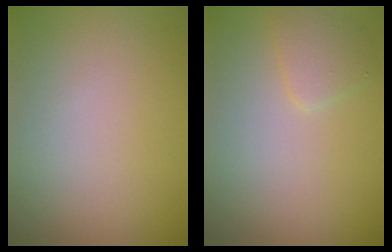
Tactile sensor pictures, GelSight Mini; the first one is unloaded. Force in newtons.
{"total": 1.6, "press": 1.6, "slide": 0.1}